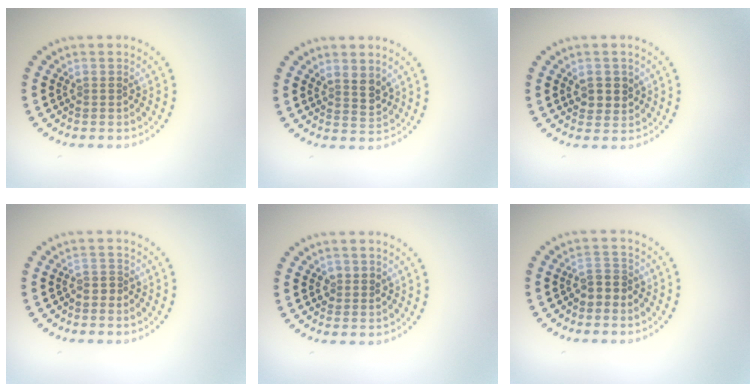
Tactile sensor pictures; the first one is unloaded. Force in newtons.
{"total": 2.1, "press": 1.8, "slide": 1.1}
{"total": 2.3, "press": 2.2, "slide": 0.6}
{"total": 0.8, "press": 0.5, "slide": 0.6}
{"total": 1.3, "press": 1.3, "slide": 0.2}
{"total": 1.9, "press": 1.7, "slide": 0.9}